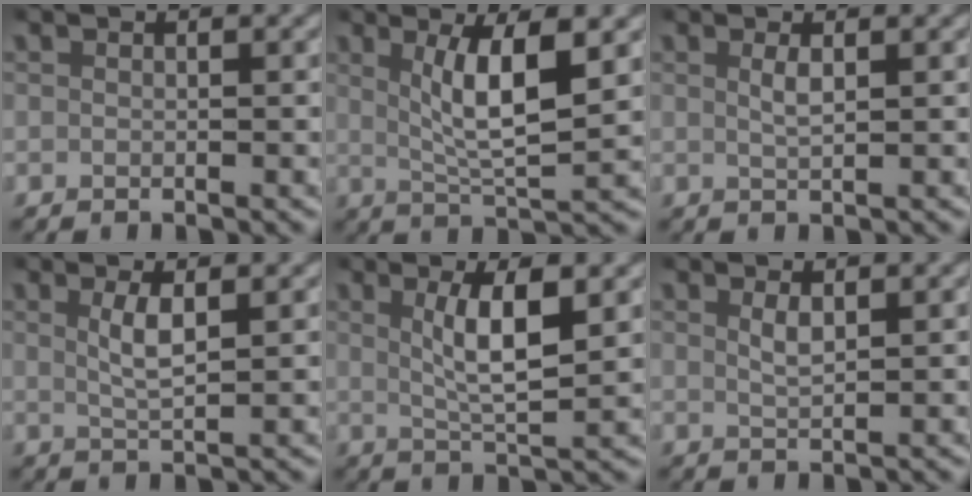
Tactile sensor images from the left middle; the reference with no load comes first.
{"total": 5.7, "force": [1.7, 1.3, 5.2], "torque": [-0.087, -0.007, 0.035]}
{"total": 1.3, "force": [0.6, 0.1, 1.2], "torque": [-0.027, -0.004, 0.013]}
{"total": 2.4, "force": [0.8, 0.2, 2.2], "torque": [-0.047, -0.004, 0.019]}
{"total": 4.5, "force": [1.1, 1.0, 4.2], "torque": [-0.073, -0.007, 0.025]}
{"total": 1.5, "force": [0.8, 0.3, 1.2], "torque": [-0.027, -0.006, 0.019]}